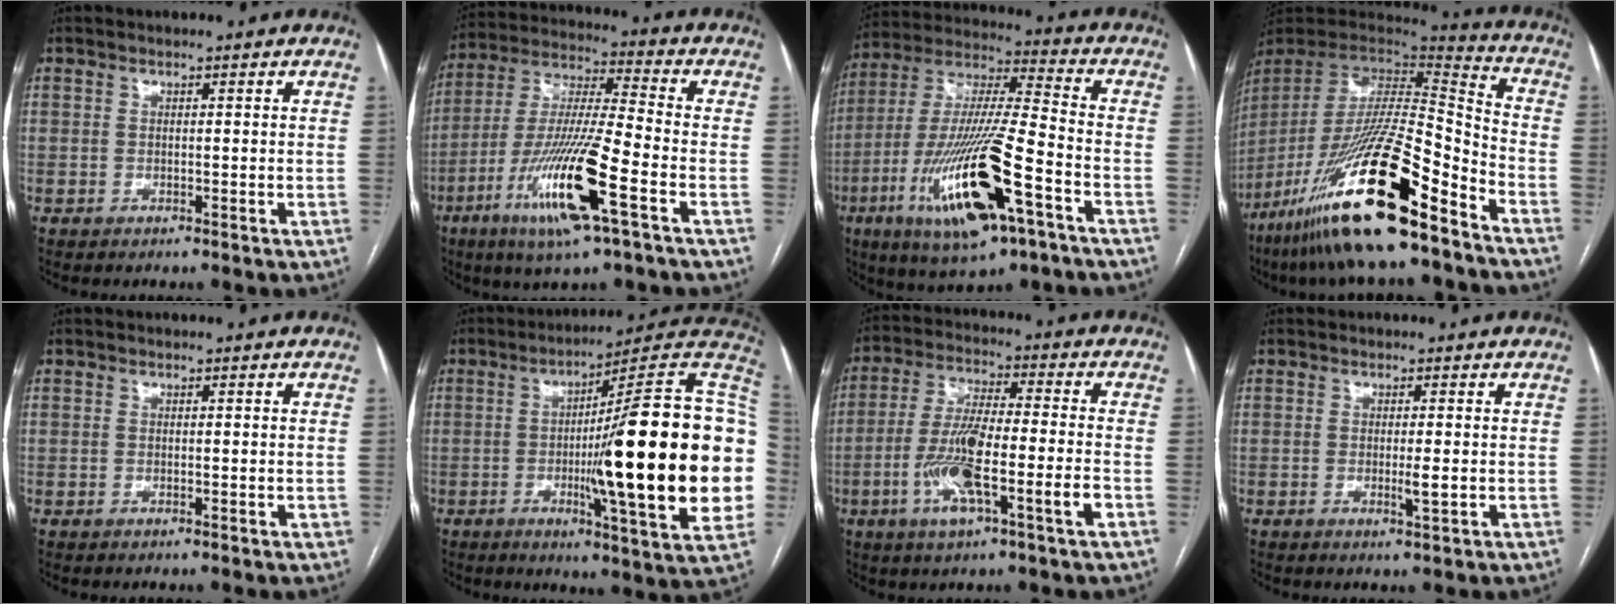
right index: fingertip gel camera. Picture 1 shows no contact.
{"total": 16.7, "force": [-7.1, 0.8, 15.1], "torque": [-0.306, -0.020, -0.132]}
{"total": 21.5, "force": [-9.2, 3.2, 19.2], "torque": [-0.398, -0.032, -0.159]}
{"total": 26.7, "force": [-17.0, 2.9, 20.4], "torque": [-0.385, -0.049, -0.309]}
{"total": 0.9, "force": [0.0, 0.4, 0.8], "torque": [-0.017, 0.006, 0.007]}
{"total": 28.6, "force": [-1.8, 1.8, 28.5], "torque": [-0.313, 0.012, -0.037]}
{"total": 12.6, "force": [-4.2, 1.1, 11.8], "torque": [-0.229, 0.001, -0.076]}
{"total": 1.9, "force": [-0.3, 0.2, 1.9], "torque": [-0.032, -0.004, -0.003]}